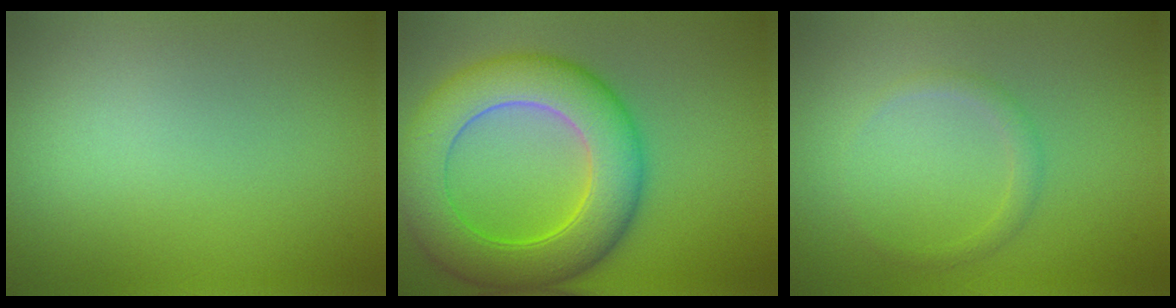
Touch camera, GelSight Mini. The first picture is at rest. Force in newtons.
{"total": 9.4, "press": 9.4, "slide": 0.2}
{"total": 1.2, "press": 1.2, "slide": 0.1}